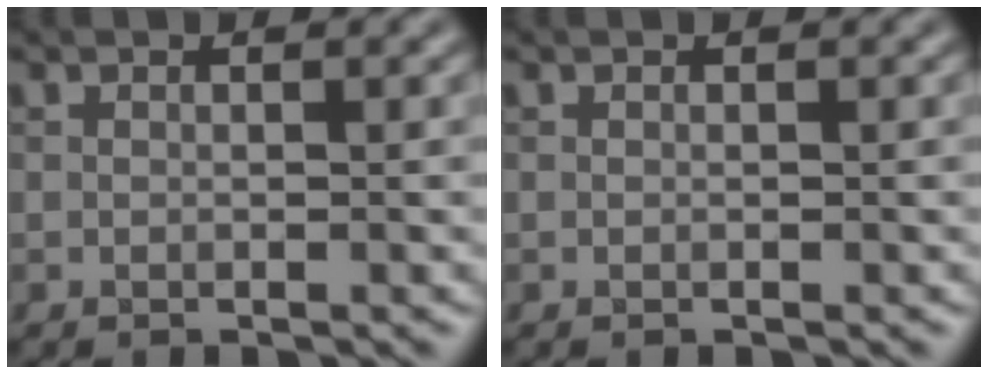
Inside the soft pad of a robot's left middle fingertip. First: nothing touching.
{"total": 0.0}